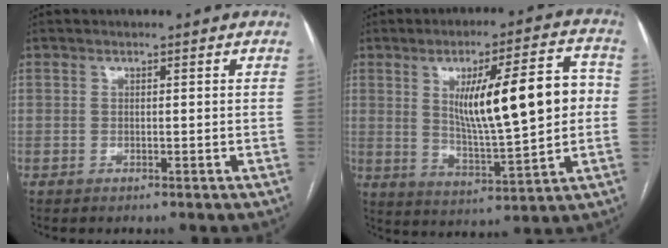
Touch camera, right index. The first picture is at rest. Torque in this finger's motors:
{"motor_torque": [1.74, 0.40, 0.53, 0.14]}